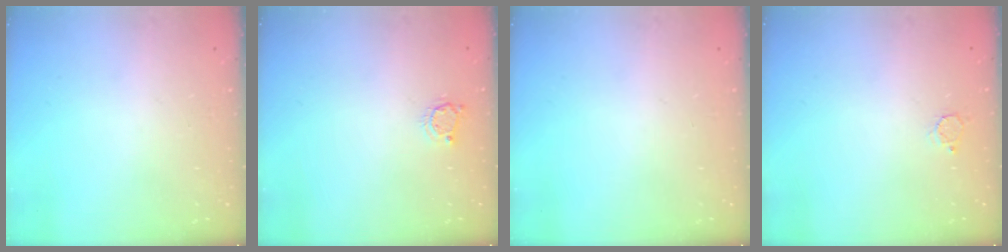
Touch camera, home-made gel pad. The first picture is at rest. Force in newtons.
{"total": 3.7, "press": 3.6, "slide": 0.4}
{"total": 0.0}
{"total": 2.1, "press": 2.1, "slide": 0.2}